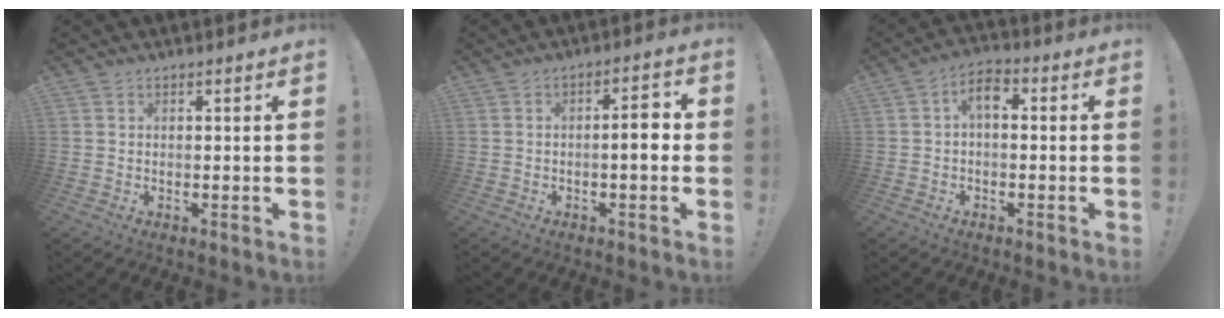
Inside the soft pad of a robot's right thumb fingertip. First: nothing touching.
{"total": 5.5, "force": [-0.6, 1.3, 5.3], "torque": [-0.076, 0.008, -0.014]}
{"total": 5.0, "force": [0.1, 2.7, 4.2], "torque": [-0.079, 0.006, -0.002]}